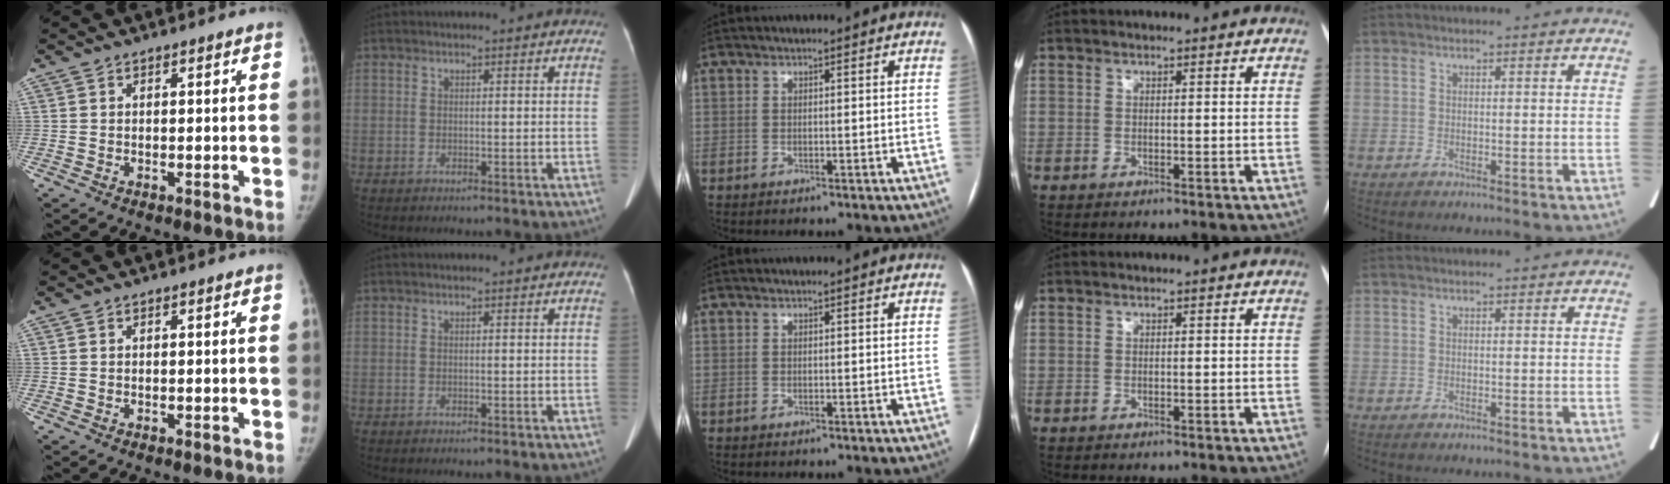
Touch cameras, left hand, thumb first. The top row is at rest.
{}